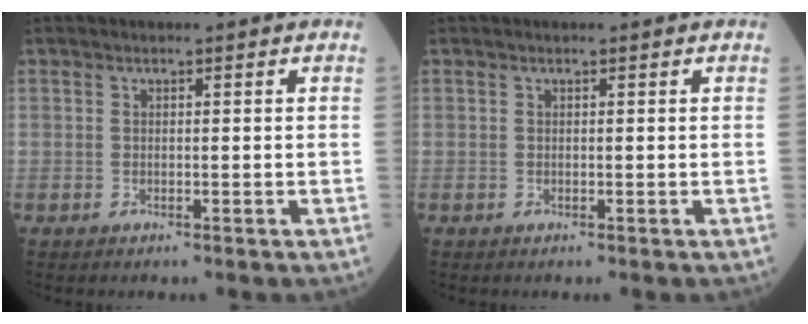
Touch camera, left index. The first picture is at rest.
{"total": 0.0}